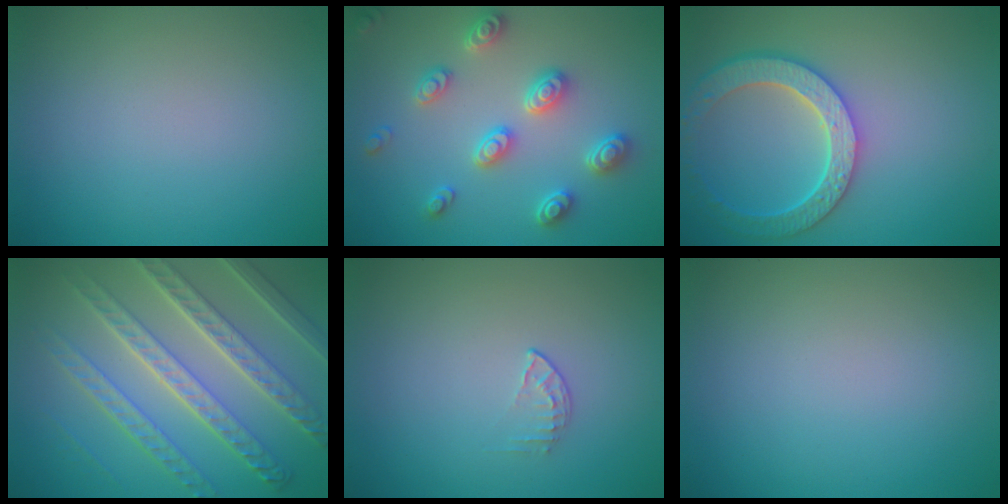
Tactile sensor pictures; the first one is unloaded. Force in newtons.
{"total": 3.8, "press": 3.7, "slide": 1.0}
{"total": 5.8, "press": 4.7, "slide": 3.4}
{"total": 8.1, "press": 6.5, "slide": 4.7}
{"total": 0.8, "press": 0.6, "slide": 0.6}
{"total": 0.0}